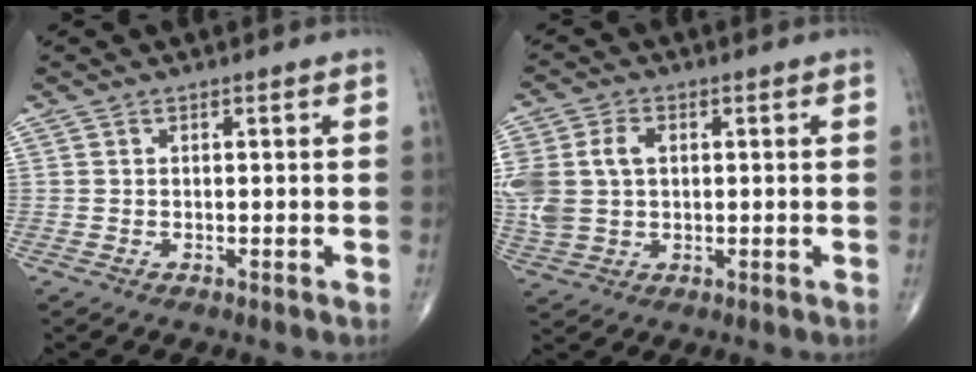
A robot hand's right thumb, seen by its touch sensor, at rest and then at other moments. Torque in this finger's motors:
{"motor_torque": [1.48, 1.55, 1.21, 0.22, 0.10]}